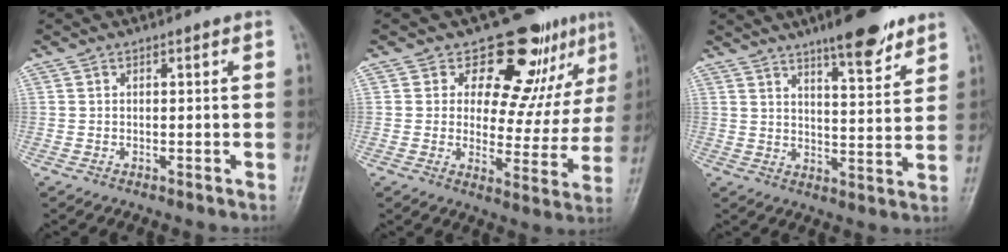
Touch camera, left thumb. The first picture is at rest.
{"total": 14.4, "force": [9.6, 7.5, 7.7], "torque": [-0.038, -0.059, 0.124]}
{"total": 11.1, "force": [7.9, 2.7, 7.3], "torque": [-0.080, -0.045, 0.116]}